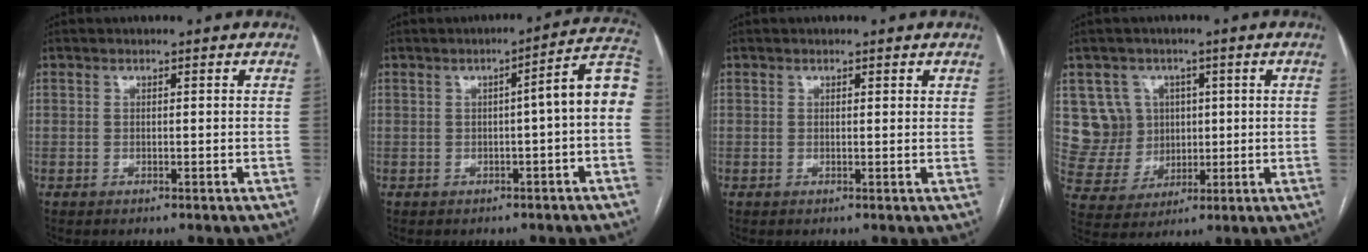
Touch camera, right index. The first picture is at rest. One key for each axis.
{"total": 7.7, "fx": -0.4, "fy": 0.1, "fz": 7.7, "tx": -0.090, "ty": 0.026, "tz": -0.012}
{"total": 0.8, "fx": 0.7, "fy": 0.2, "fz": 0.4, "tx": -0.005, "ty": 0.002, "tz": 0.006}
{"total": 8.4, "fx": 2.5, "fy": 7.9, "fz": 1.1, "tx": -0.032, "ty": 0.028, "tz": 0.060}